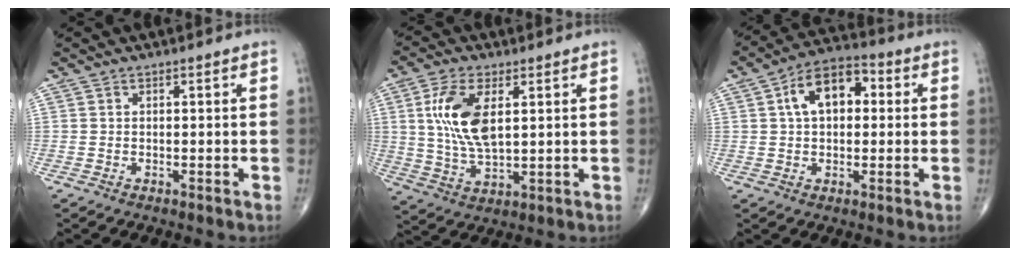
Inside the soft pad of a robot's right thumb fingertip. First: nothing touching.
{"total": 11.6, "force": [2.8, 5.4, 9.9], "torque": [-0.202, -0.013, 0.060]}
{"total": 10.8, "force": [2.1, 6.6, 8.2], "torque": [-0.119, 0.025, 0.025]}